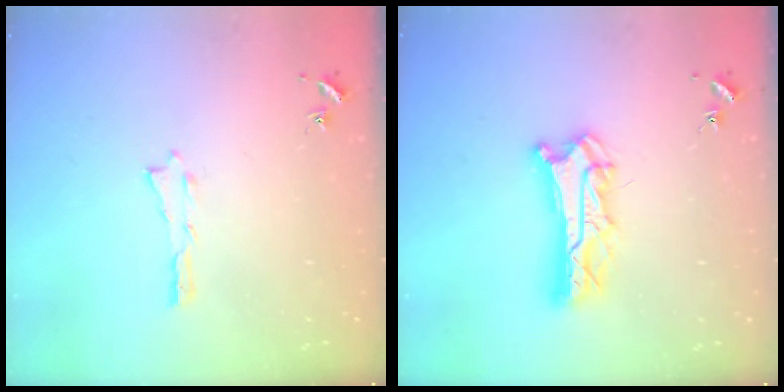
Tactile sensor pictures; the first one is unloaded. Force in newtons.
{"total": 8.4, "press": 8.3, "slide": 0.8}